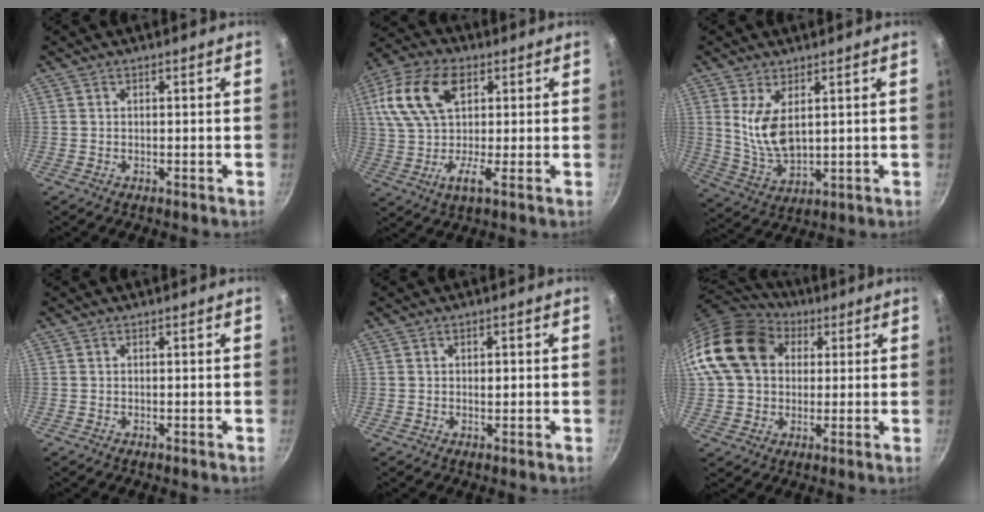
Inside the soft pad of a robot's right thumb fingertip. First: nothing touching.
{"total": 14.7, "force": [4.0, 8.2, 11.5], "torque": [-0.210, 0.012, 0.054]}
{"total": 8.9, "force": [2.7, 4.4, 7.3], "torque": [-0.137, -0.032, 0.065]}
{"total": 0.0}
{"total": 1.9, "force": [0.3, 1.1, 1.5], "torque": [-0.018, 0.002, 0.003]}
{"total": 17.3, "force": [4.3, 13.5, 9.9], "torque": [-0.167, 0.023, 0.066]}